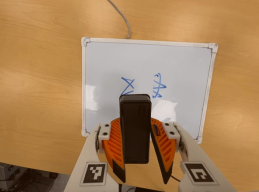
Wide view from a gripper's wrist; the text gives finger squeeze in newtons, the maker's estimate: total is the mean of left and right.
{"total": 8.0, "left": 7.5, "right": 8.5}